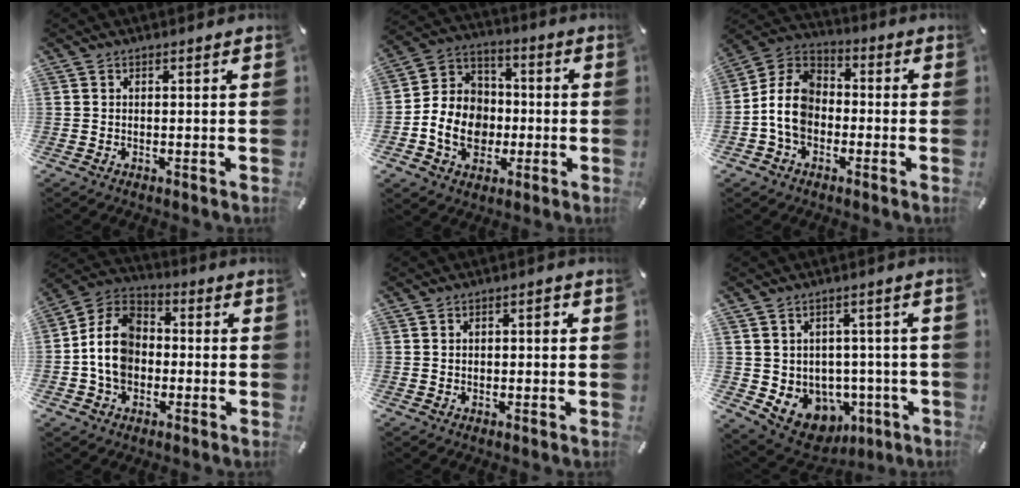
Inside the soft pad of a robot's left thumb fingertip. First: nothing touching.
{"total": 12.4, "force": [-3.5, 10.5, 5.5], "torque": [-0.115, 0.023, -0.058]}
{"total": 9.8, "force": [-2.9, 7.7, 5.3], "torque": [-0.143, 0.016, -0.062]}
{"total": 11.1, "force": [-2.3, 9.1, 6.0], "torque": [-0.152, 0.023, -0.047]}
{"total": 2.2, "force": [0.1, 1.3, 1.7], "torque": [-0.028, 0.005, -0.003]}
{"total": 7.3, "force": [-1.7, 6.8, 1.9], "torque": [-0.031, -0.017, -0.017]}